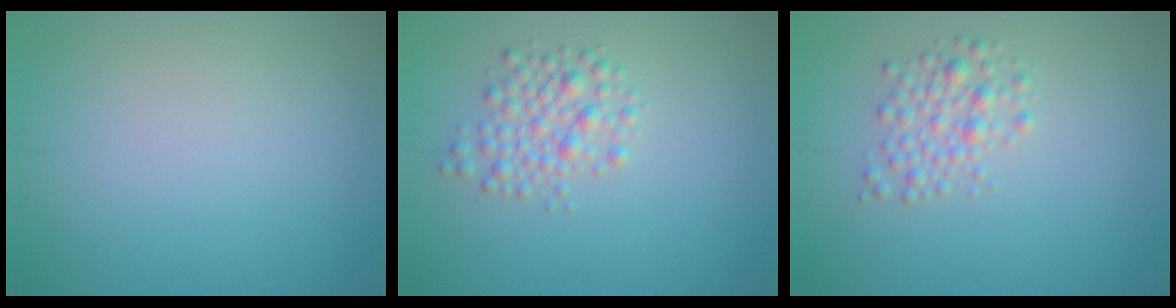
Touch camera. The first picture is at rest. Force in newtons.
{"total": 2.7, "press": 2.7, "slide": 0.1}
{"total": 2.3, "press": 2.3, "slide": 0.1}